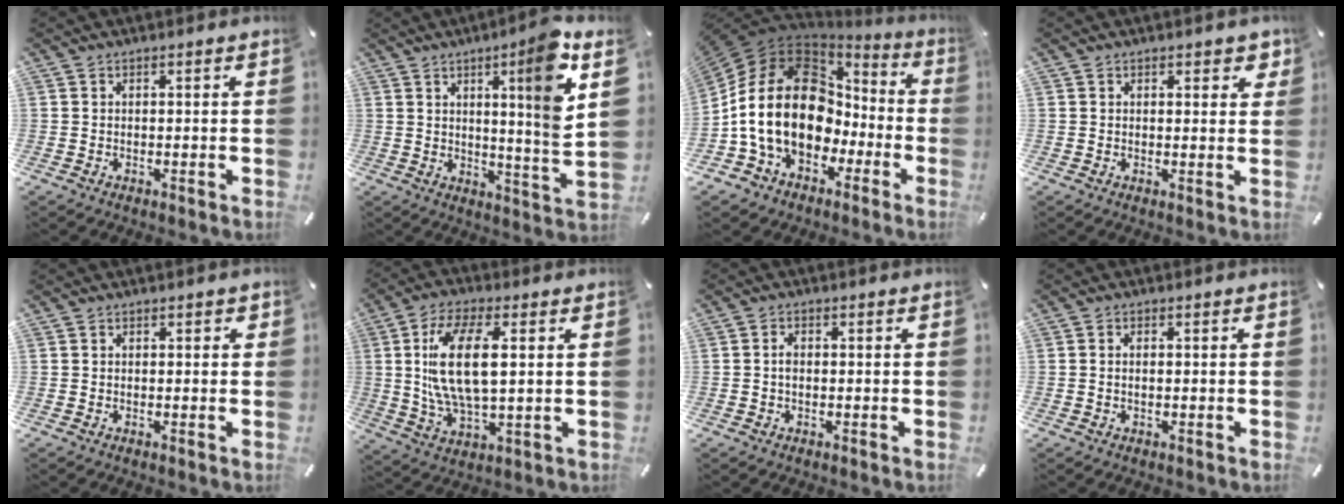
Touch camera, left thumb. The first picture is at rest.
{"total": 13.5, "force": [6.1, 0.4, 12.1], "torque": [-0.182, -0.035, 0.084]}
{"total": 22.6, "force": [0.2, 16.4, 15.5], "torque": [-0.335, -0.003, 0.011]}
{"total": 2.2, "force": [1.4, 1.3, 1.1], "torque": [-0.001, -0.002, 0.020]}
{"total": 0.5, "force": [0.0, 0.4, 0.3], "torque": [-0.006, 0.006, -0.001]}
{"total": 15.2, "force": [2.8, 6.7, 13.3], "torque": [-0.286, -0.002, 0.048]}
{"total": 2.0, "force": [-0.2, 1.2, 1.6], "torque": [-0.031, 0.003, -0.005]}
{"total": 1.4, "force": [-0.2, 0.8, 1.2], "torque": [-0.023, 0.002, -0.004]}